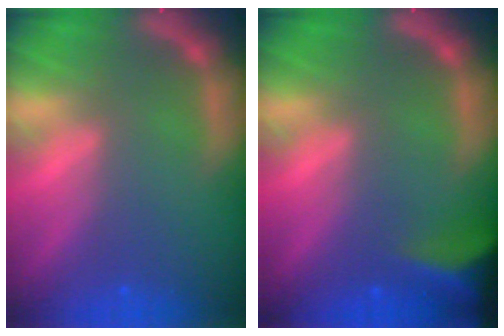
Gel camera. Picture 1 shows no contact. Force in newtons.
{"total": 6.5}